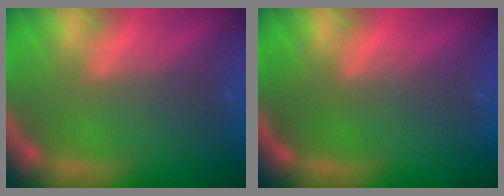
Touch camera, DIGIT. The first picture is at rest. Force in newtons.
{"total": 0.0}